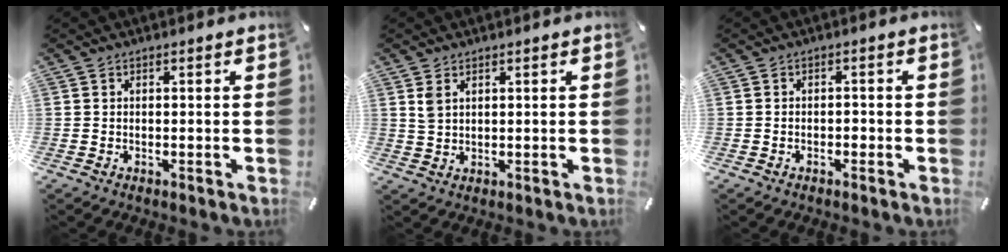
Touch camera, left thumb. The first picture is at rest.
{"total": 2.6, "force": [1.4, 1.8, 1.3], "torque": [-0.029, 0.004, 0.026]}
{"total": 1.3, "force": [-0.6, 0.8, 0.8], "torque": [-0.017, 0.005, -0.014]}